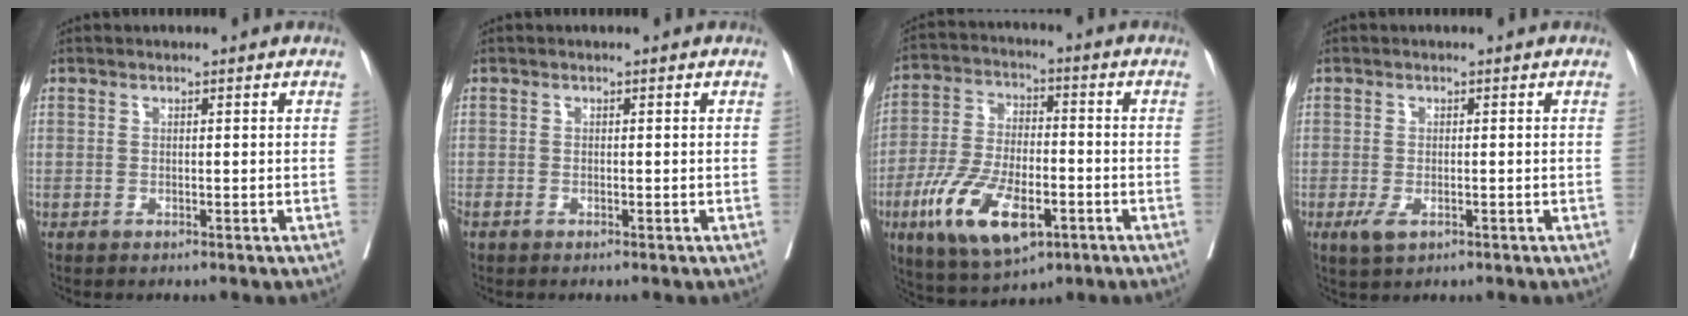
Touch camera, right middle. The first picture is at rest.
{"total": 0.8, "force": [-0.6, 0.4, 0.4], "torque": [-0.014, -0.003, -0.013]}
{"total": 14.3, "force": [-6.0, 5.8, 11.5], "torque": [-0.224, -0.010, -0.101]}
{"total": 2.6, "force": [-1.1, 1.1, 2.1], "torque": [-0.044, -0.004, -0.016]}